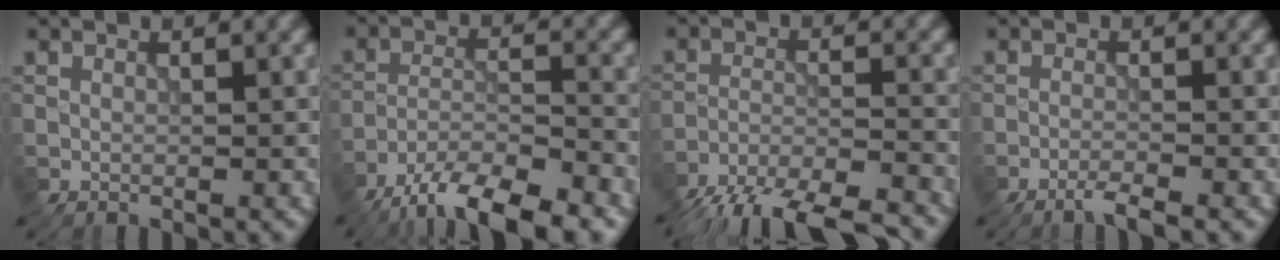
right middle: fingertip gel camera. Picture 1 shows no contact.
{"total": 9.6, "force": [-7.6, 2.5, 5.4], "torque": [-0.086, -0.007, -0.133]}
{"total": 11.7, "force": [-10.6, 3.3, 3.9], "torque": [-0.055, -0.015, -0.156]}
{"total": 1.8, "force": [-1.4, 0.1, 1.1], "torque": [-0.015, 0.000, -0.035]}